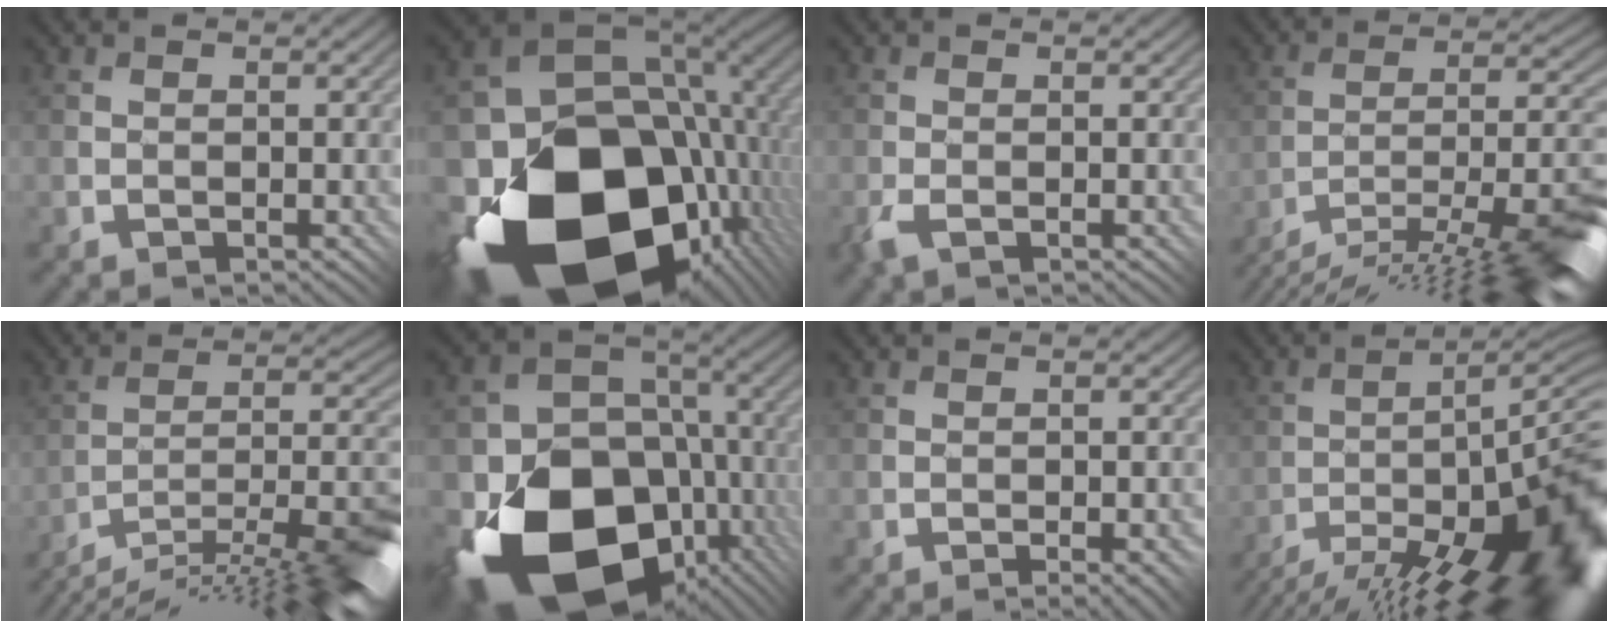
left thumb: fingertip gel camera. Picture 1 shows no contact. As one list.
[{"total": 20.0, "force": [-7.0, 13.3, 13.1], "torque": [-0.300, -0.068, -0.081]}, {"total": 2.1, "force": [-1.1, 1.2, 1.3], "torque": [-0.029, -0.004, -0.028]}, {"total": 16.2, "force": [-12.8, 1.8, 9.8], "torque": [-0.131, 0.020, -0.209]}, {"total": 14.6, "force": [-11.5, 1.5, 8.9], "torque": [-0.125, 0.023, -0.188]}, {"total": 19.6, "force": [-7.4, 14.3, 11.2], "torque": [-0.246, -0.052, -0.094]}, {"total": 1.7, "force": [-1.2, 0.7, 1.0], "torque": [-0.008, 0.002, -0.014]}, {"total": 18.0, "force": [-12.5, 2.0, 12.8], "torque": [-0.149, 0.019, -0.201]}]